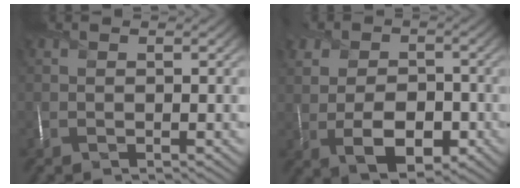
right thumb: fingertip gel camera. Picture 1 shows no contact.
{"total": 9.1, "force": [-1.5, 6.5, 6.1], "torque": [-0.094, -0.003, -0.039]}